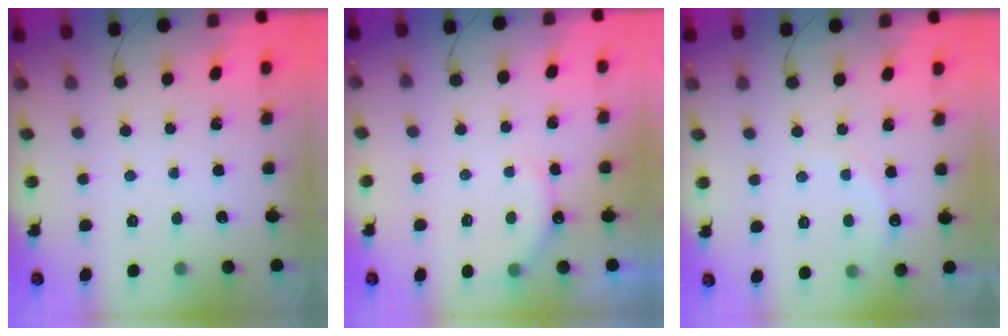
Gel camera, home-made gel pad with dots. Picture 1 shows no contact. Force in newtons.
{"total": 5.3, "press": 5.2, "slide": 0.6}
{"total": 6.1, "press": 5.9, "slide": 1.5}